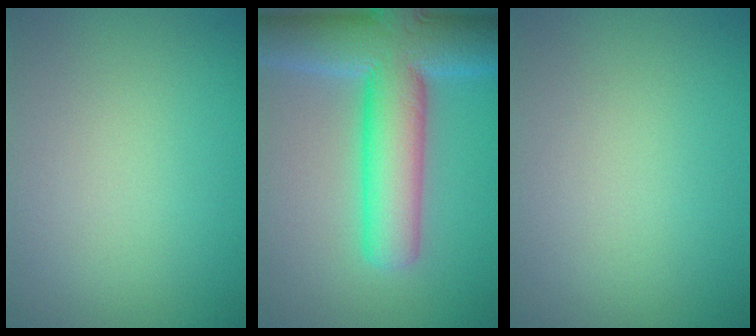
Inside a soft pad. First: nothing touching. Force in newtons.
{"total": 11.6, "press": 11.6, "slide": 0.6}
{"total": 0.0}